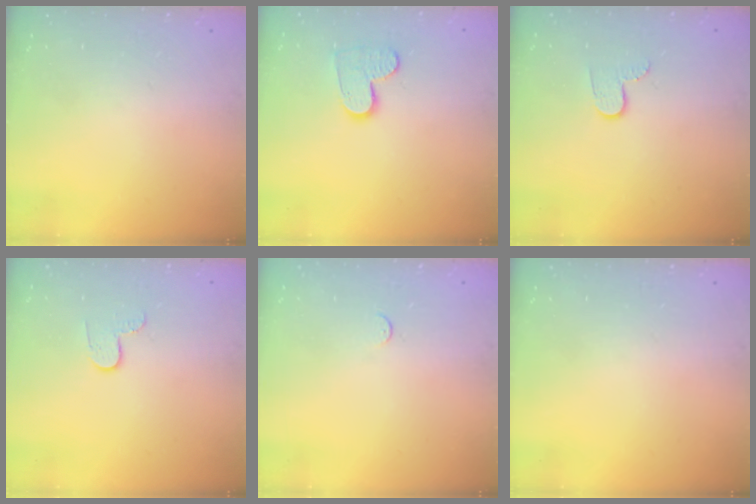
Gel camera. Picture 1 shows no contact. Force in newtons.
{"total": 8.9, "press": 8.9, "slide": 0.7}
{"total": 4.6, "press": 4.6, "slide": 0.5}
{"total": 4.6, "press": 4.6, "slide": 0.5}
{"total": 2.7, "press": 2.7, "slide": 0.4}
{"total": 0.0}